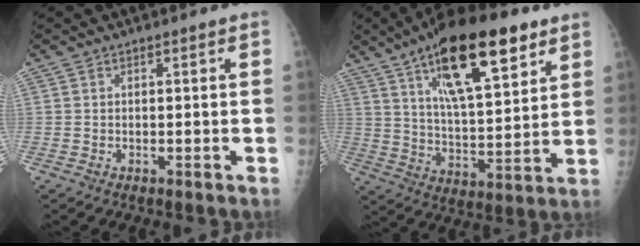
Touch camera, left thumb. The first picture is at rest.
{"total": 21.6, "force": [11.7, 7.5, 16.6], "torque": [-0.246, -0.036, 0.195]}